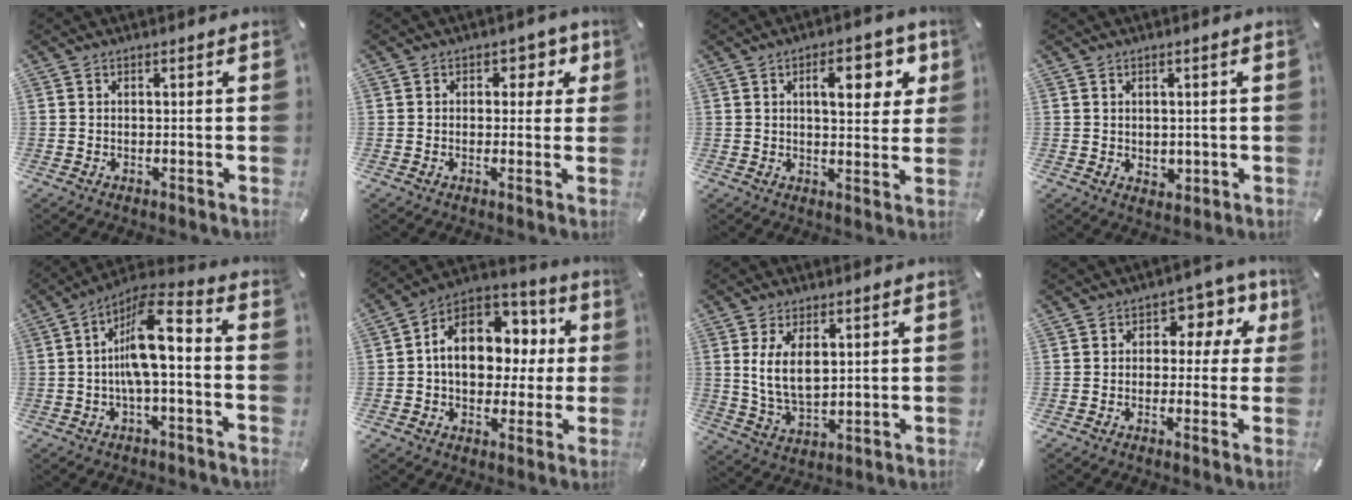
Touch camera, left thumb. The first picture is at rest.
{"total": 3.9, "force": [1.1, 3.1, 2.1], "torque": [-0.007, -0.004, 0.009]}
{"total": 10.2, "force": [4.1, 4.4, 8.2], "torque": [-0.101, -0.011, 0.059]}
{"total": 2.1, "force": [0.6, 1.9, 0.5], "torque": [0.006, -0.002, 0.007]}
{"total": 11.4, "force": [-0.1, 3.3, 10.9], "torque": [-0.212, -0.001, -0.001]}
{"total": 13.9, "force": [1.6, 10.9, 8.5], "torque": [-0.143, -0.008, 0.033]}
{"total": 8.4, "force": [2.7, 4.6, 6.5], "torque": [-0.151, -0.007, 0.043]}
{"total": 6.9, "force": [1.7, 5.3, 4.1], "torque": [-0.051, -0.002, 0.022]}